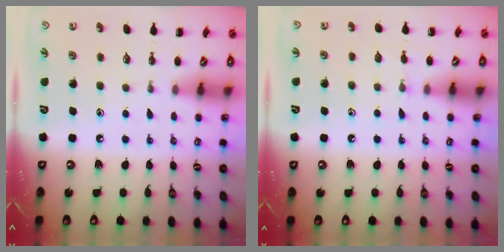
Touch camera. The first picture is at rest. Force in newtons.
{"total": 4.2, "press": 3.9, "slide": 1.6}